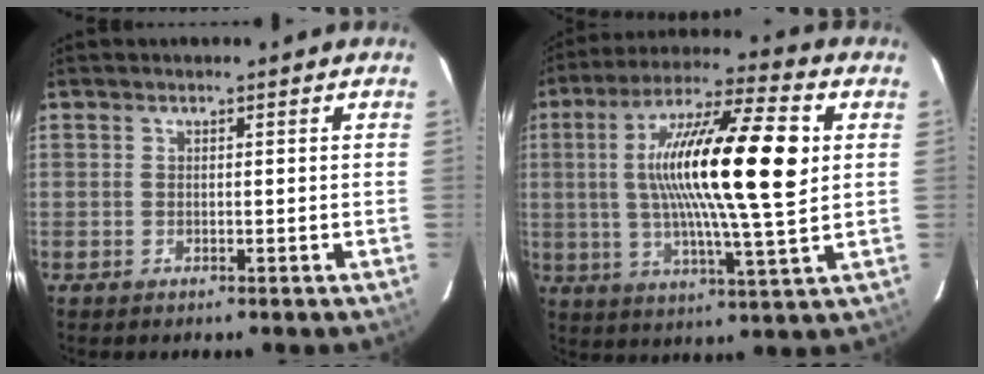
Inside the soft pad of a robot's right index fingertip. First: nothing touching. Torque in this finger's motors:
{"motor_torque": [1.98, 0.16, 1.06, 0.21]}